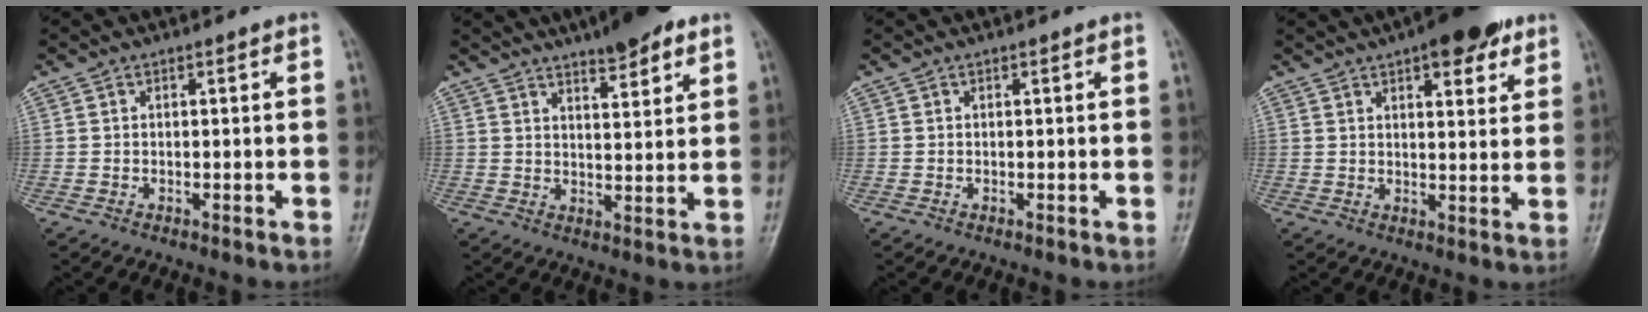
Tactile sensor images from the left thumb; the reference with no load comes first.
{"total": 8.7, "force": [6.1, 2.3, 5.8], "torque": [-0.067, -0.027, 0.088]}
{"total": 0.0}
{"total": 10.8, "force": [6.3, 4.2, 7.6], "torque": [-0.074, -0.022, 0.082]}